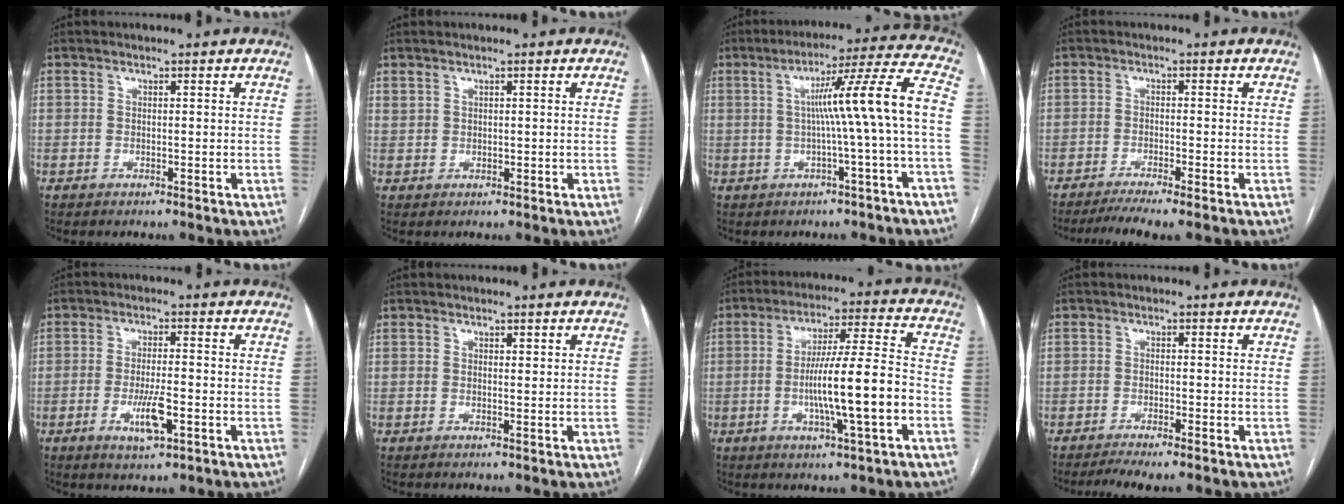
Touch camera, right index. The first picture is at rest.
{"total": 1.2, "force": [0.9, 0.7, 0.4], "torque": [-0.005, 0.003, 0.021]}
{"total": 11.9, "force": [-0.7, -1.8, 11.7], "torque": [-0.164, 0.020, -0.010]}
{"total": 5.8, "force": [-4.6, -0.6, 3.6], "torque": [-0.053, -0.009, -0.074]}
{"total": 5.6, "force": [-1.9, 1.1, 5.1], "torque": [-0.096, -0.007, -0.030]}
{"total": 0.6, "force": [0.4, 0.2, 0.3], "torque": [-0.005, -0.003, 0.005]}
{"total": 13.0, "force": [-3.2, 0.3, 12.6], "torque": [-0.219, 0.005, -0.054]}
{"total": 4.2, "force": [-3.2, -0.1, 2.7], "torque": [-0.043, -0.004, -0.053]}